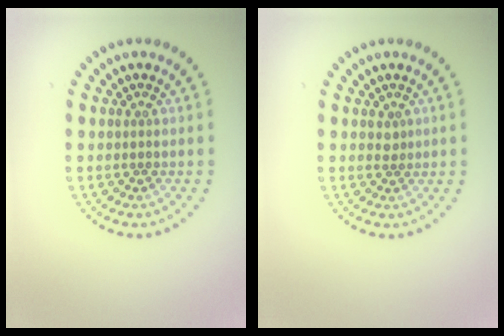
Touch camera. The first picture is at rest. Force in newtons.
{"total": 0.9, "press": 0.7, "slide": 0.5}